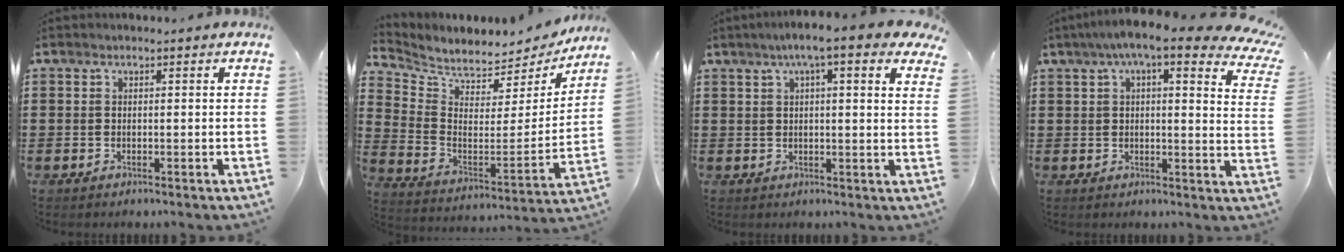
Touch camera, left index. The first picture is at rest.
{"total": 4.5, "force": [4.4, 1.2, -0.2], "torque": [-0.032, -0.055, 0.074]}
{"total": 6.5, "force": [4.3, 0.2, 4.8], "torque": [-0.096, -0.002, 0.072]}
{"total": 8.0, "force": [5.9, 0.5, 5.4], "torque": [-0.107, -0.020, 0.099]}